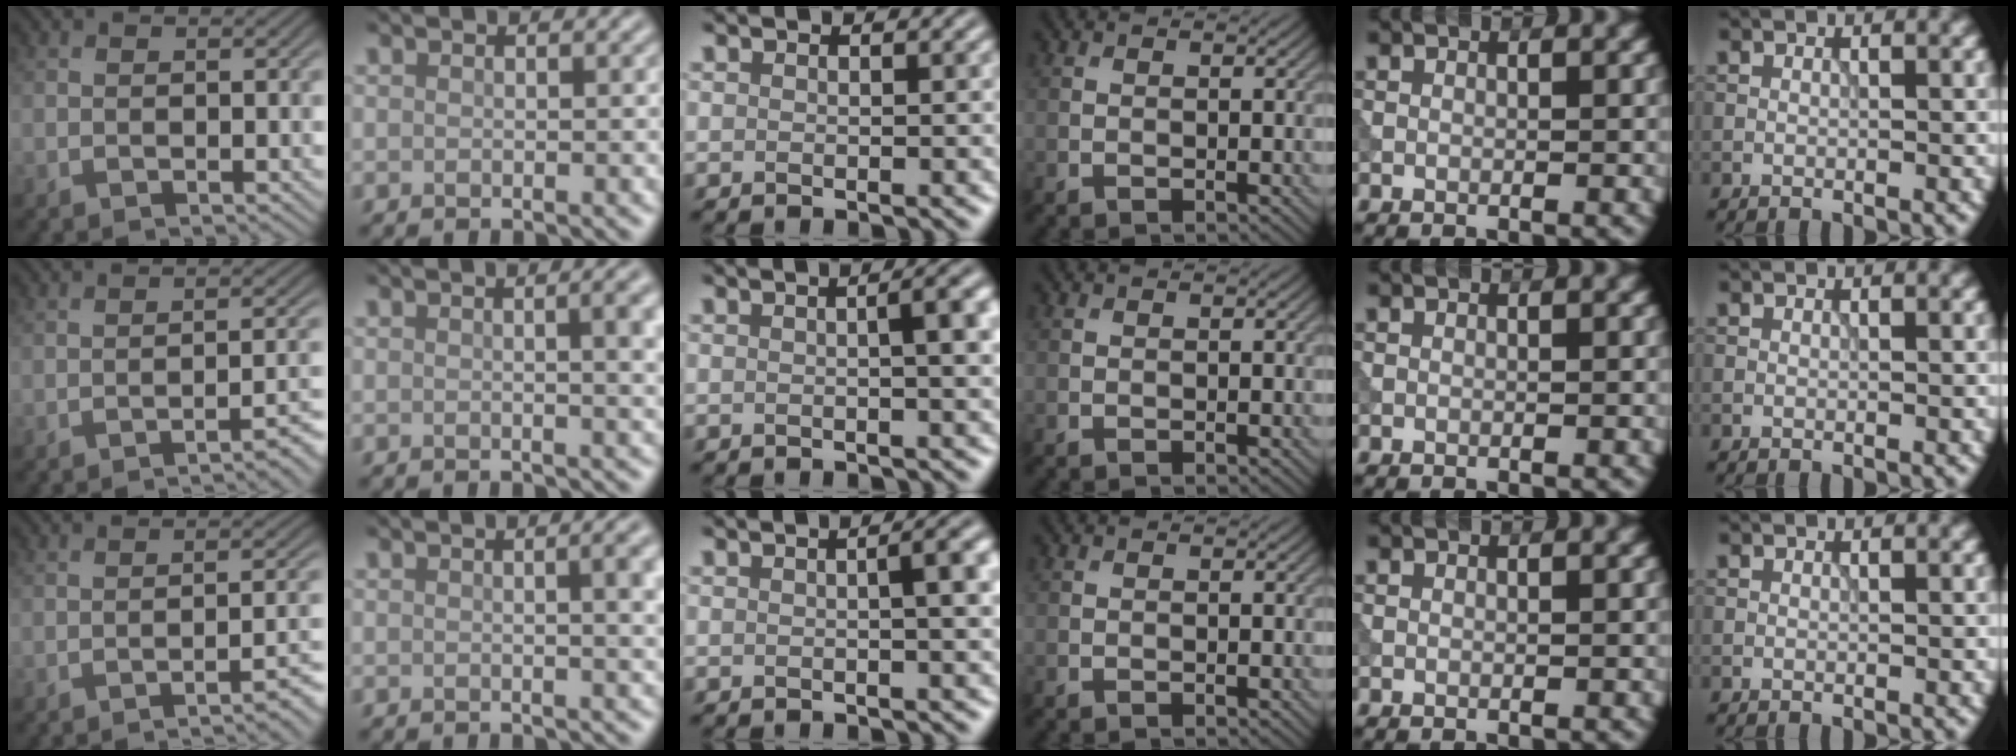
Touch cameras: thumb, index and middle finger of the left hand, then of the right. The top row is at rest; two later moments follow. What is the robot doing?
{"motion": "dispense", "object": "syringe"}